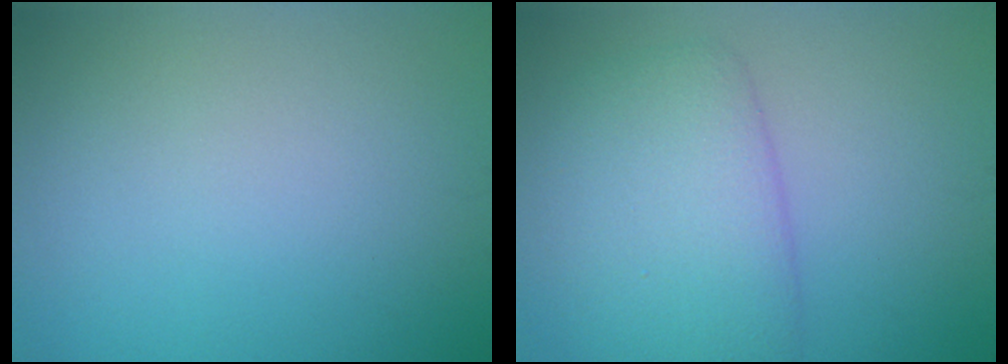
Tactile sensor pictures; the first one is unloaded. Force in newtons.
{"total": 5.4, "press": 5.4, "slide": 0.2}